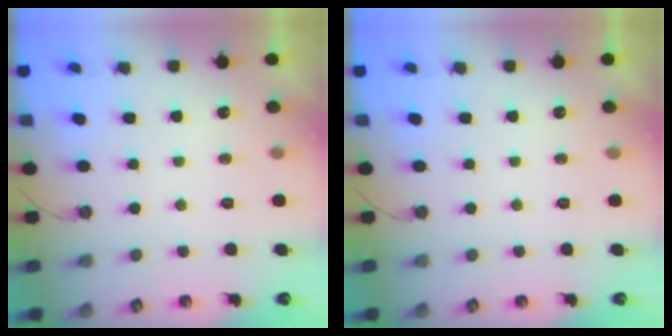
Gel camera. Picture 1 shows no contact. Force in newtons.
{"total": 0.0}